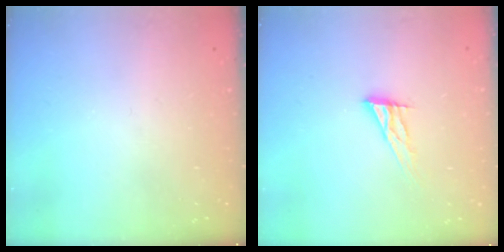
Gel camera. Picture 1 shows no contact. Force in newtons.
{"total": 9.2, "press": 9.1, "slide": 0.7}